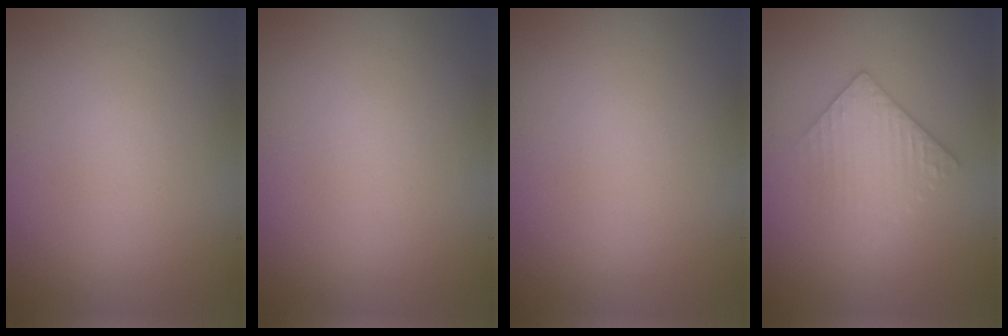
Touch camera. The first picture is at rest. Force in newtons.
{"total": 0.0}
{"total": 0.0}
{"total": 3.0, "press": 2.9, "slide": 0.6}